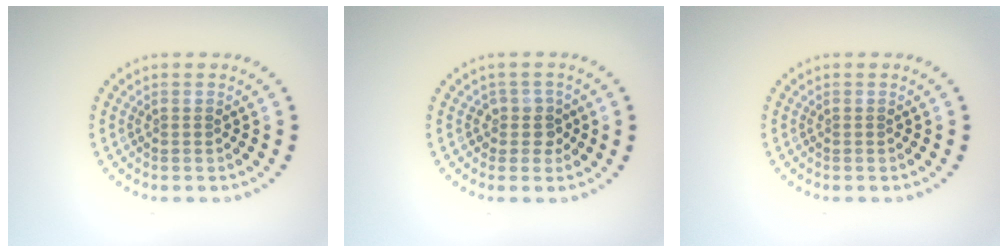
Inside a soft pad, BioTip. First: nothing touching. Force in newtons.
{"total": 1.8, "press": 1.5, "slide": 1.0}
{"total": 0.0}